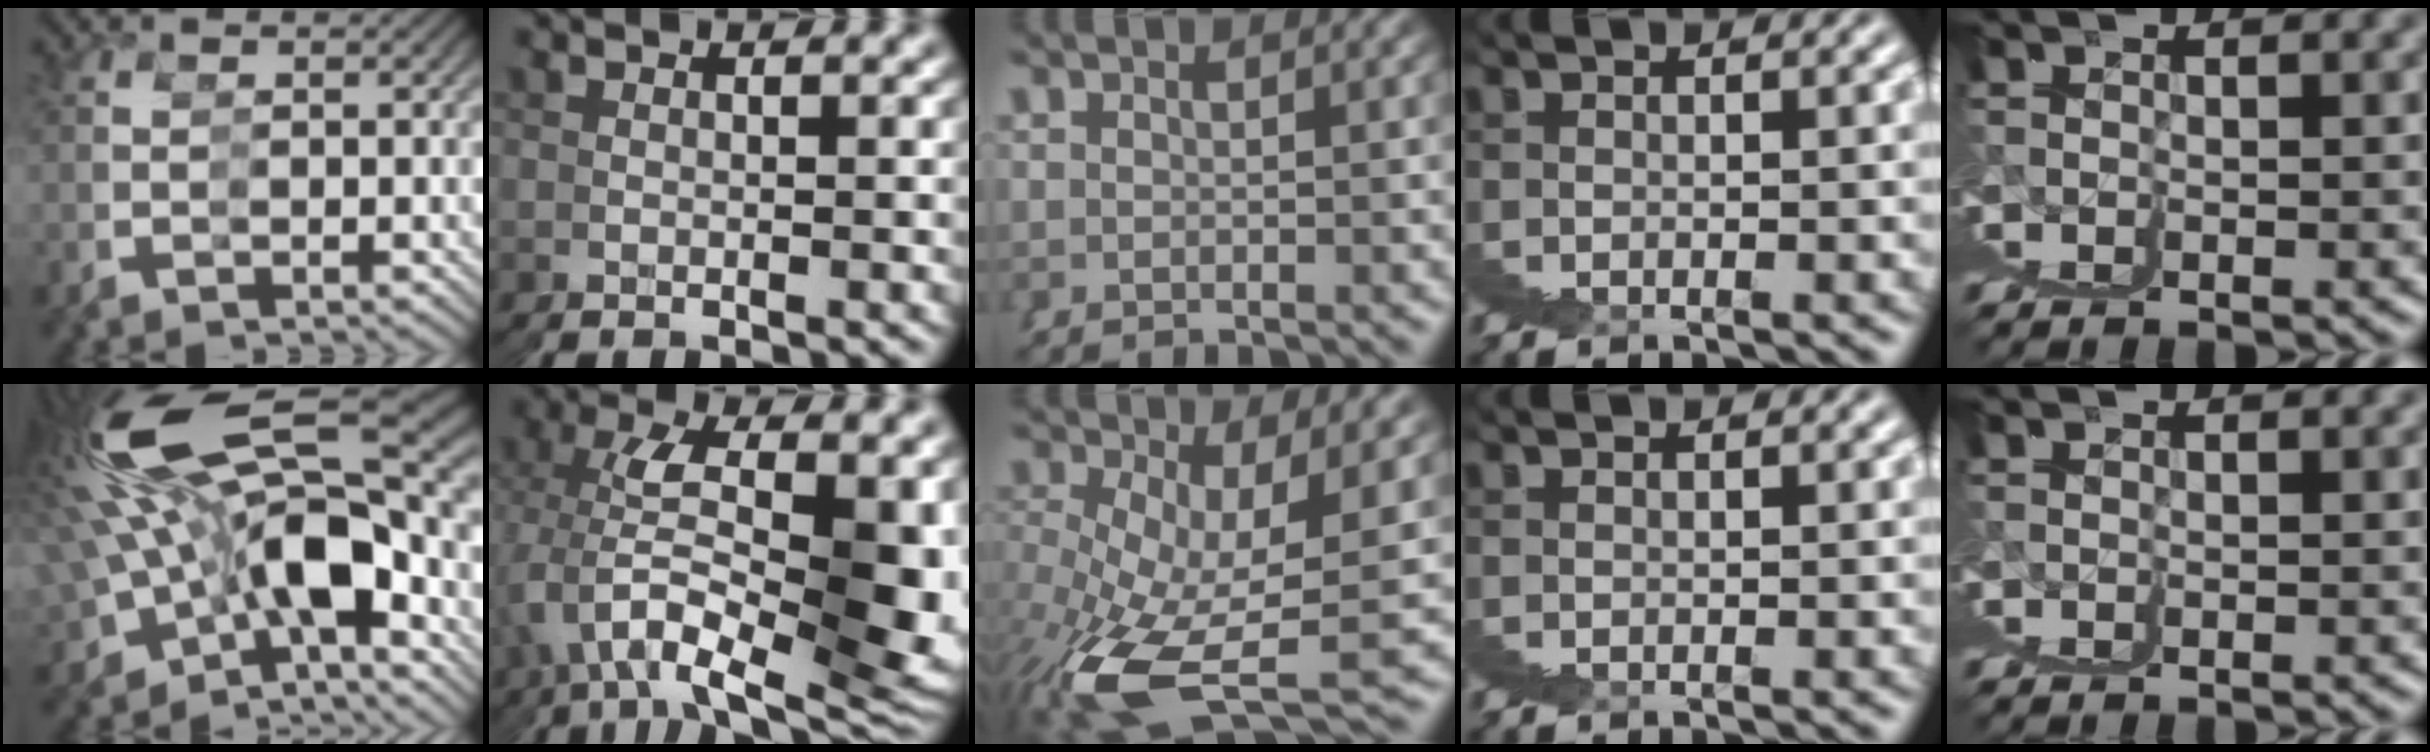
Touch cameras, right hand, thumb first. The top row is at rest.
{"thumb": {"total": 14.4, "force": [1.5, 8.7, 11.5], "torque": [-0.255, 0.001, 0.032]}, "index": {"total": 9.5, "force": [0.6, 3.3, 8.8], "torque": [-0.155, 0.004, 0.013]}, "middle": {"total": 10.2, "force": [-3.6, 5.1, 8.1], "torque": [-0.167, -0.070, -0.019]}}